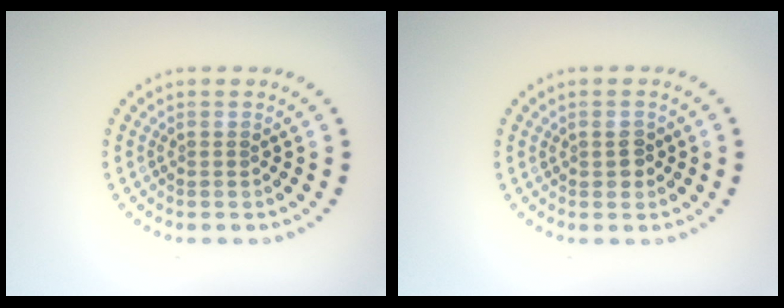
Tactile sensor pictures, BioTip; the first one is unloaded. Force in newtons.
{"total": 1.5, "press": 1.5, "slide": 0.2}